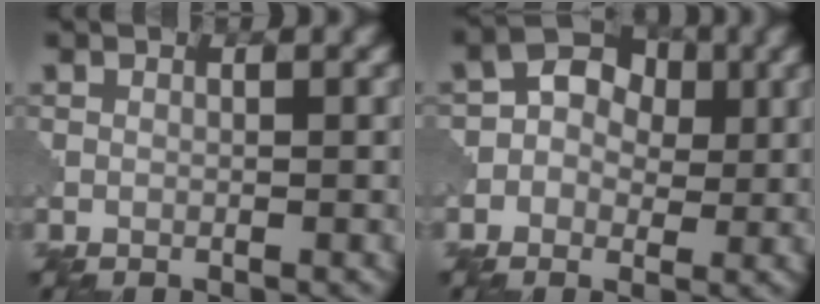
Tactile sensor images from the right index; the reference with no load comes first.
{"total": 4.6, "force": [0.3, 3.7, 2.7], "torque": [-0.026, 0.012, -0.013]}